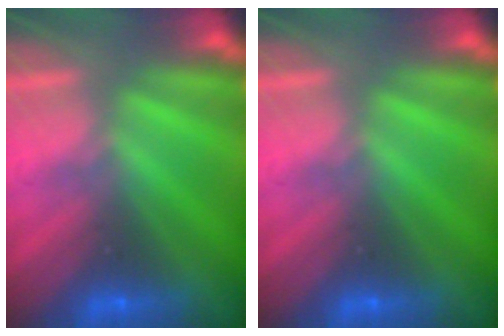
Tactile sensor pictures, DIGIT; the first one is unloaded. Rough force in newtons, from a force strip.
{"total": 0.0}